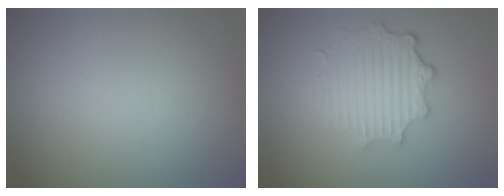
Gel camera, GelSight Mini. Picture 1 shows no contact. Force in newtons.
{"total": 4.6, "press": 3.6, "slide": 2.8}